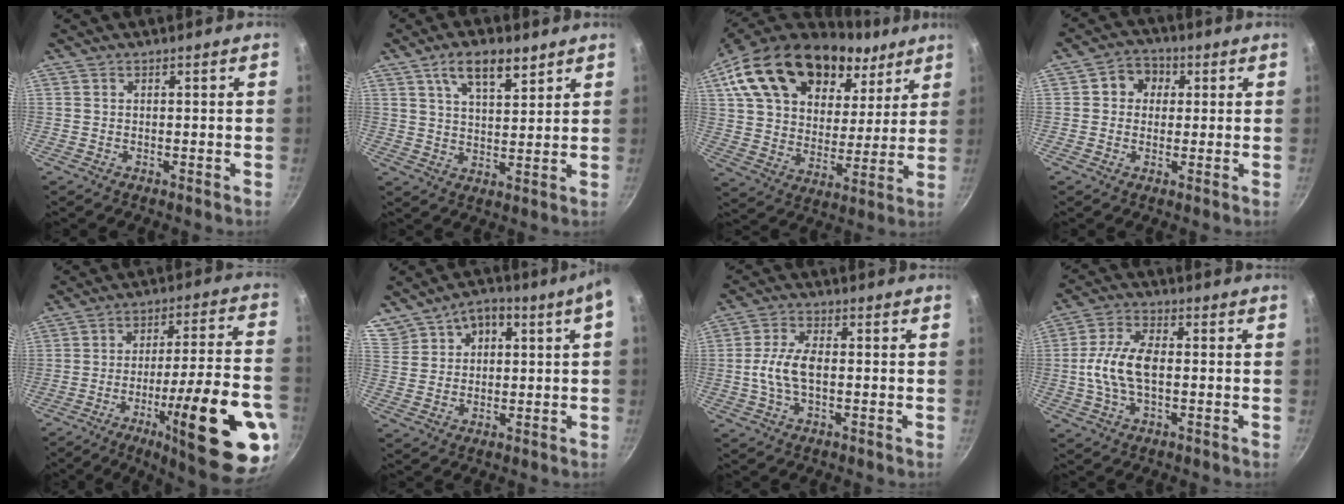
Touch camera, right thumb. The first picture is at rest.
{"total": 9.0, "force": [5.4, 3.8, 6.2], "torque": [-0.093, -0.023, 0.094]}
{"total": 27.5, "force": [15.5, 16.4, 15.7], "torque": [-0.258, -0.019, 0.270]}
{"total": 5.6, "force": [1.2, 4.9, 2.4], "torque": [-0.002, 0.003, 0.008]}
{"total": 25.6, "force": [-9.7, 5.0, 23.2], "torque": [-0.306, 0.026, -0.138]}
{"total": 11.4, "force": [5.9, 6.1, 7.7], "torque": [-0.111, 0.024, 0.117]}
{"total": 7.0, "force": [-0.6, 3.6, 6.0], "torque": [-0.121, 0.013, -0.016]}
{"total": 9.5, "force": [-0.5, 5.0, 8.0], "torque": [-0.158, 0.021, -0.018]}